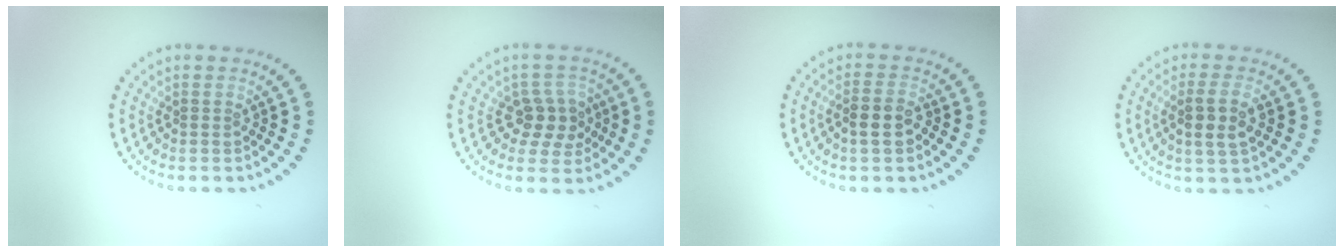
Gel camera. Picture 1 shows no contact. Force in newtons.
{"total": 2.9, "press": 2.7, "slide": 1.2}
{"total": 2.4, "press": 2.3, "slide": 0.7}
{"total": 2.7, "press": 2.5, "slide": 0.9}